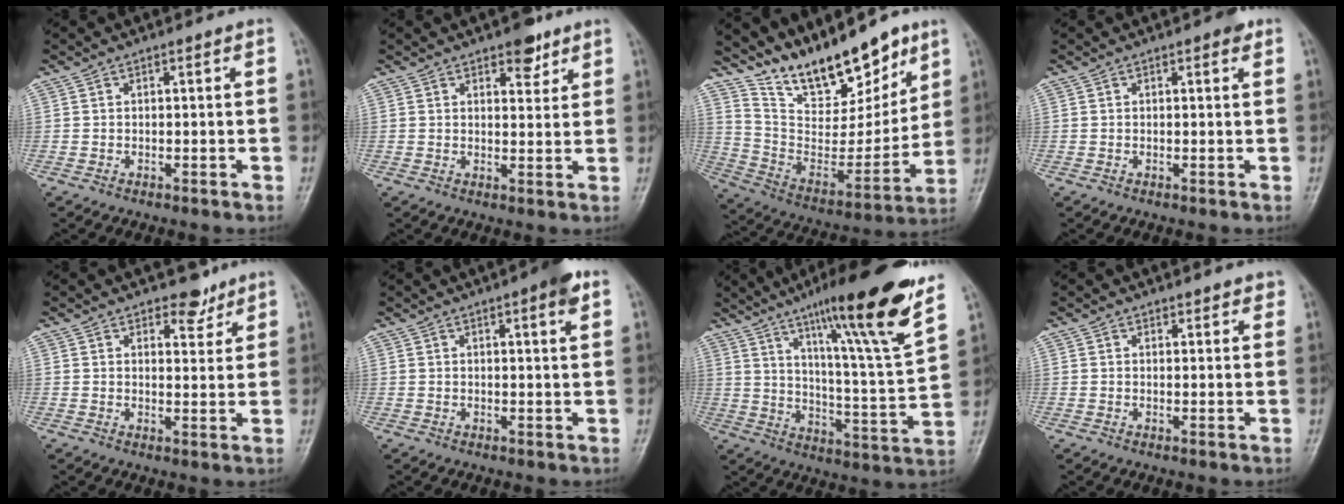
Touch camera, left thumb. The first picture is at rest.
{"total": 4.9, "force": [3.2, 2.4, 2.8], "torque": [-0.014, -0.016, 0.043]}
{"total": 20.5, "force": [15.8, 7.6, 10.6], "torque": [-0.124, -0.085, 0.280]}
{"total": 2.0, "force": [1.1, 0.8, 1.5], "torque": [-0.013, -0.001, 0.010]}
{"total": 4.6, "force": [3.5, 2.3, 1.8], "torque": [0.001, -0.024, 0.052]}
{"total": 6.4, "force": [3.3, 1.2, 5.3], "torque": [-0.066, -0.008, 0.041]}
{"total": 22.7, "force": [14.9, 1.7, 17.1], "torque": [-0.235, -0.064, 0.234]}
{"total": 2.6, "force": [2.3, 1.1, 0.7], "torque": [0.019, -0.007, 0.024]}